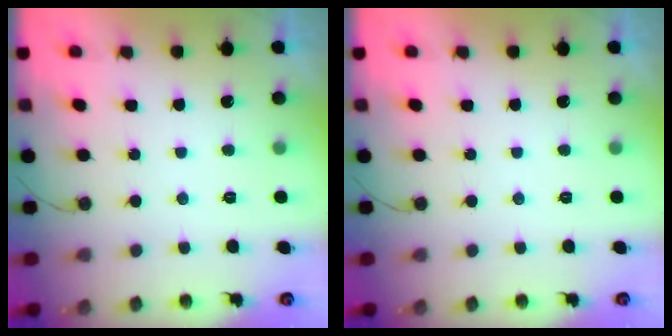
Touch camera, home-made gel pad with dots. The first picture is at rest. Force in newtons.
{"total": 0.0}